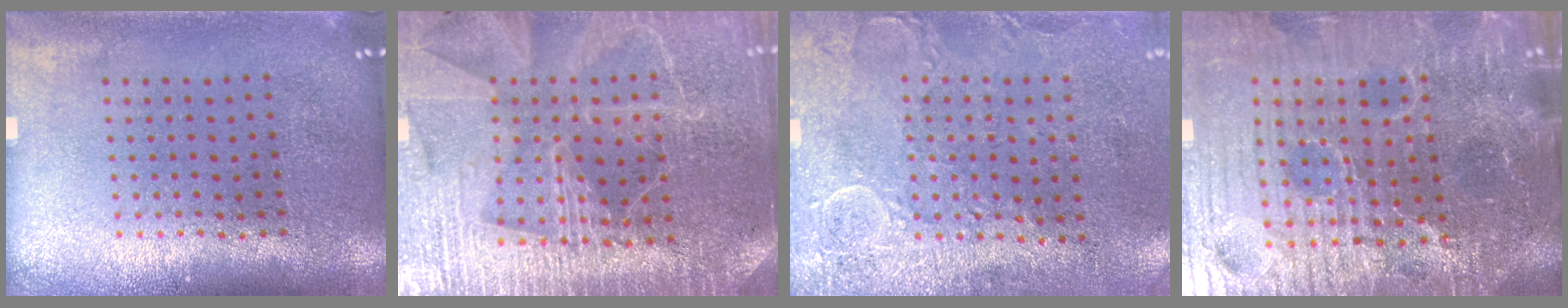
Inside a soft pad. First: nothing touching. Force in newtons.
{"total": 4.2, "press": 3.9, "slide": 1.5}
{"total": 2.9, "press": 2.4, "slide": 1.7}
{"total": 6.6, "press": 6.1, "slide": 2.5}